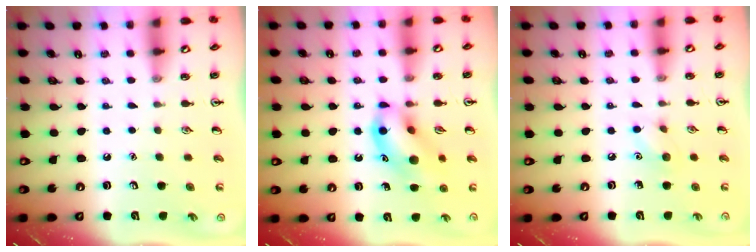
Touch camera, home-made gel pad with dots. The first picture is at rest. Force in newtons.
{"total": 12.6, "press": 12.5, "slide": 1.5}
{"total": 5.9, "press": 5.6, "slide": 1.9}